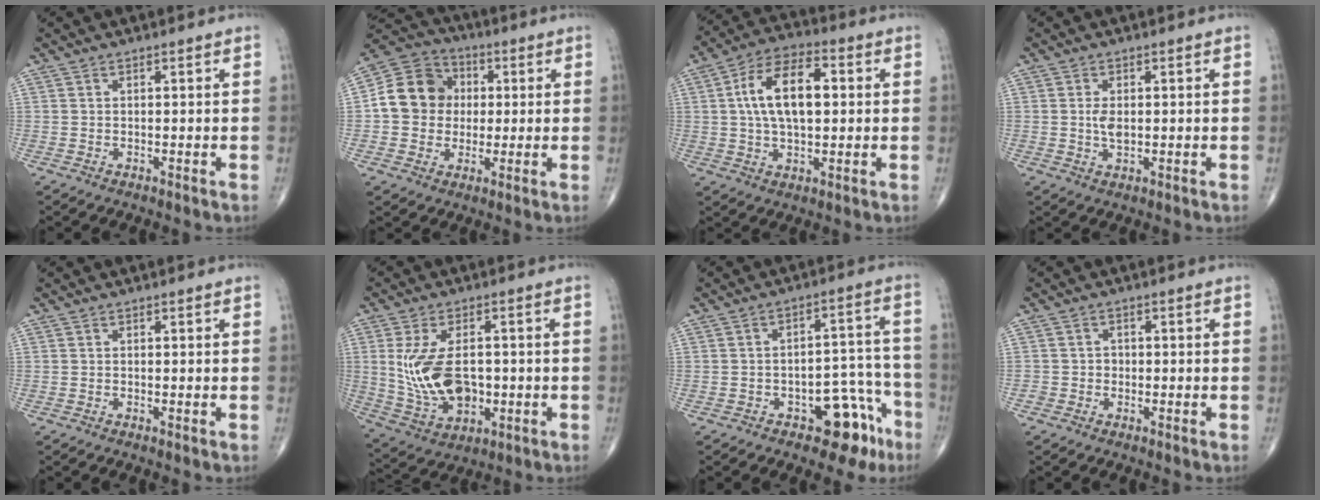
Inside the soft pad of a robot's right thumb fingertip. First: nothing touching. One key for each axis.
{"total": 12.4, "fx": 0.8, "fy": 10.9, "fz": 5.7, "tx": -0.078, "ty": 0.022, "tz": 0.004}
{"total": 13.5, "fx": 1.8, "fy": 7.0, "fz": 11.3, "tx": -0.197, "ty": 0.019, "tz": 0.026}
{"total": 6.1, "fx": -0.1, "fy": 3.2, "fz": 5.1, "tx": -0.099, "ty": -0.003, "tz": -0.002}
{"total": 0.0}
{"total": 13.1, "fx": 0.0, "fy": 7.8, "fz": 10.5, "tx": -0.193, "ty": -0.004, "tz": 0.017}
{"total": 10.8, "fx": -6.2, "fy": 5.7, "fz": 6.9, "tx": -0.044, "ty": 0.055, "tz": -0.080}
{"total": 1.9, "fx": -0.7, "fy": 1.8, "fz": 0.1, "tx": 0.014, "ty": 0.010, "tz": -0.017}